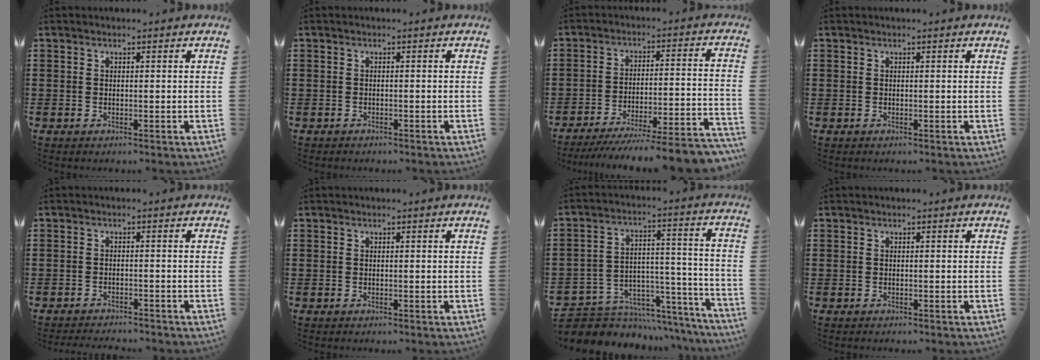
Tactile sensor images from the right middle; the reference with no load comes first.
{"total": 0.6, "force": [-0.6, 0.1, 0.0], "torque": [-0.002, -0.001, -0.012]}
{"total": 7.9, "force": [-7.1, -0.1, 3.5], "torque": [-0.049, -0.002, -0.136]}
{"total": 0.0}
{"total": 1.8, "force": [-1.8, 0.1, 0.0], "torque": [-0.006, 0.001, -0.038]}
{"total": 0.0}
{"total": 5.7, "force": [-5.0, 2.6, 0.4], "torque": [-0.019, 0.009, -0.098]}
{"total": 0.0}